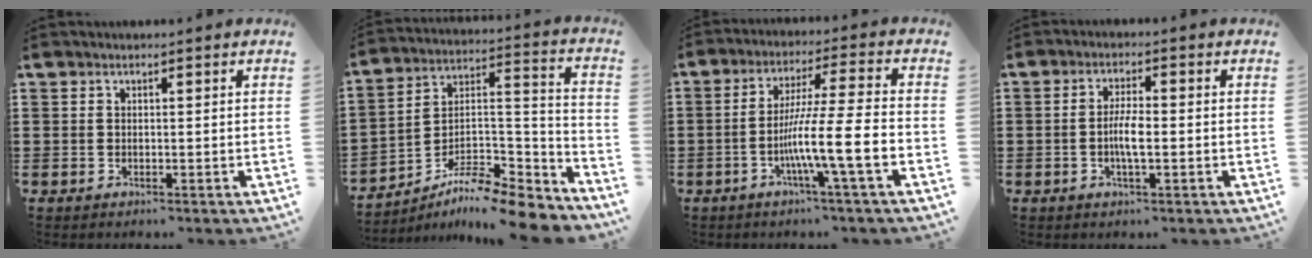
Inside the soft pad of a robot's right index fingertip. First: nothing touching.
{"total": 10.0, "force": [-9.0, 1.3, 4.0], "torque": [-0.061, 0.017, -0.177]}
{"total": 10.7, "force": [-3.7, 0.3, 10.0], "torque": [-0.180, -0.005, -0.070]}
{"total": 4.1, "force": [-0.8, 1.0, 3.9], "torque": [-0.085, -0.005, -0.019]}